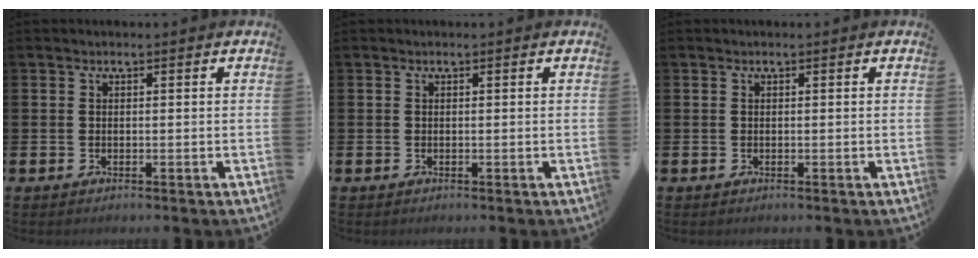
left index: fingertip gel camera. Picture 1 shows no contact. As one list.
[{"total": 0.0}, {"total": 0.0}]